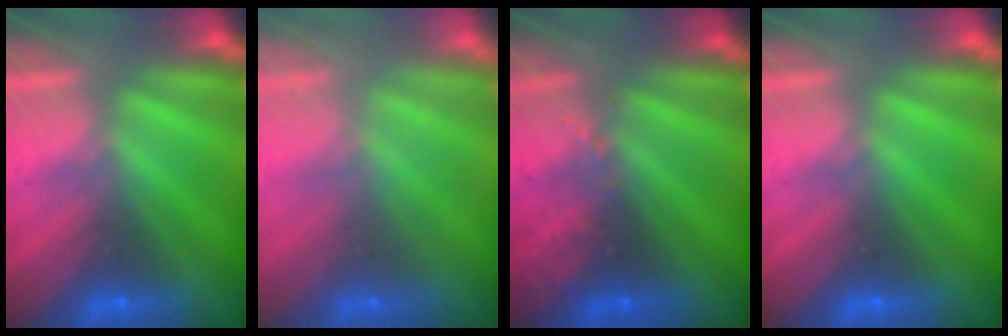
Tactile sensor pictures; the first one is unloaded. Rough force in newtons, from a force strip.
{"total": 2.3}
{"total": 2.9}
{"total": 0.0}